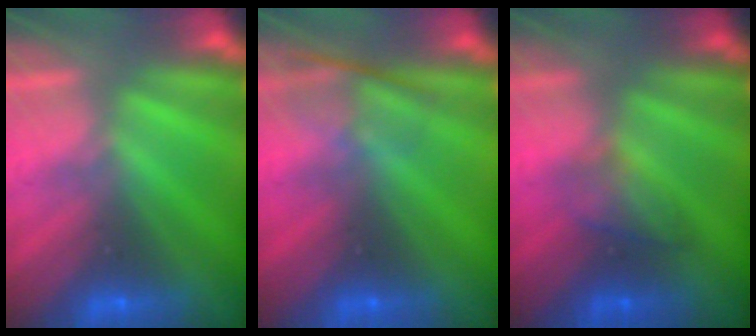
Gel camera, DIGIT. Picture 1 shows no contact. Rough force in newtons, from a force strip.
{"total": 2.4}
{"total": 2.2}